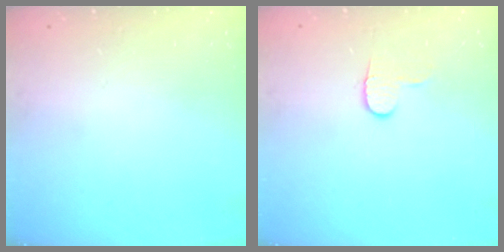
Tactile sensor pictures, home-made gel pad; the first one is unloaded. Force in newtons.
{"total": 4.9, "press": 4.9, "slide": 0.5}